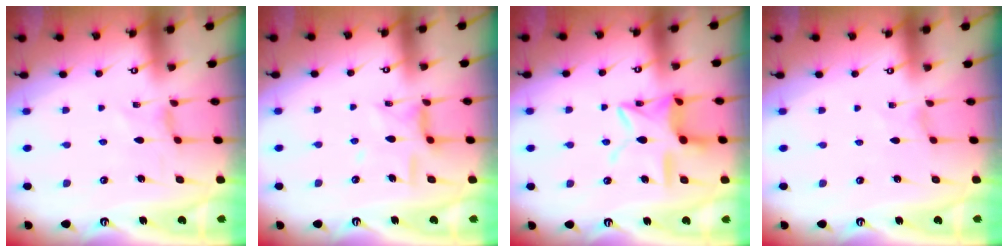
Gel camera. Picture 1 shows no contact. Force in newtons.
{"total": 10.8, "press": 10.7, "slide": 0.9}
{"total": 14.1, "press": 14.1, "slide": 1.0}
{"total": 0.0}